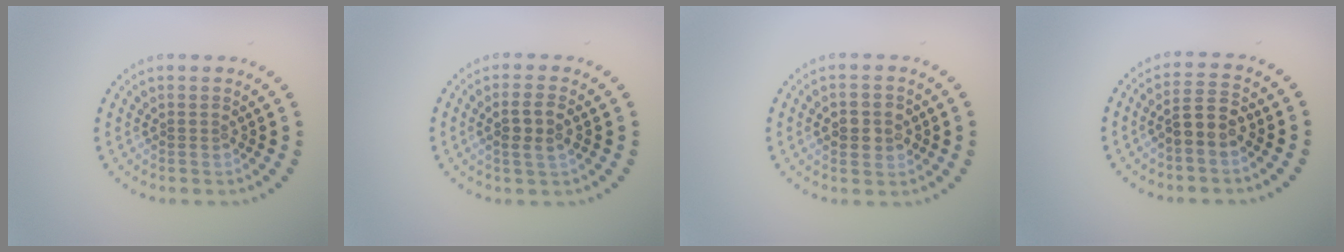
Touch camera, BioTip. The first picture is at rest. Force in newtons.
{"total": 2.2, "press": 2.1, "slide": 0.7}
{"total": 2.6, "press": 2.6, "slide": 0.4}
{"total": 2.9, "press": 2.7, "slide": 1.0}